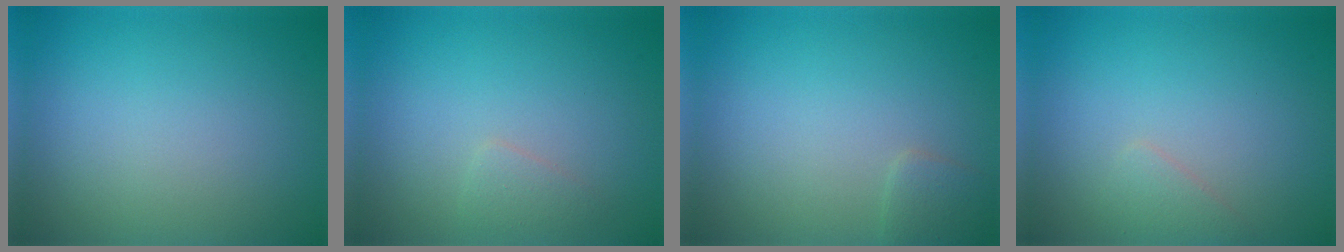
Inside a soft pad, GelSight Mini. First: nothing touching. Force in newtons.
{"total": 1.0, "press": 1.0, "slide": 0.0}
{"total": 1.3, "press": 1.3, "slide": 0.1}
{"total": 1.1, "press": 1.1, "slide": 0.1}